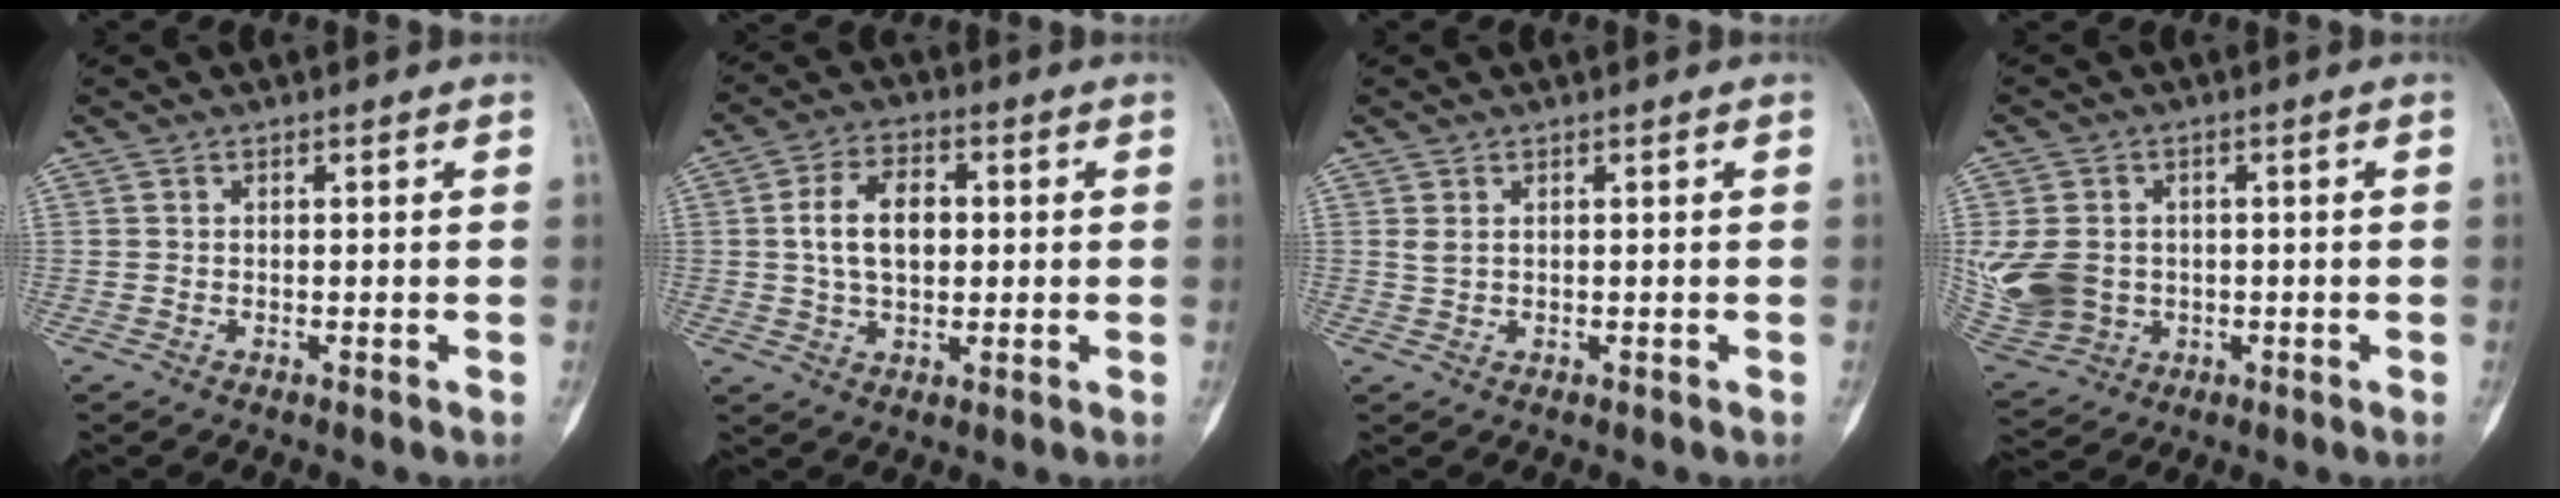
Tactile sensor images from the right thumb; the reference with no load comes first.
{"total": 9.0, "force": [0.9, 5.7, 7.0], "torque": [-0.110, 0.008, 0.015]}
{"total": 1.0, "force": [0.4, 0.5, 0.8], "torque": [-0.019, 0.002, 0.013]}
{"total": 11.5, "force": [-0.2, 9.4, 6.5], "torque": [-0.138, 0.003, 0.014]}